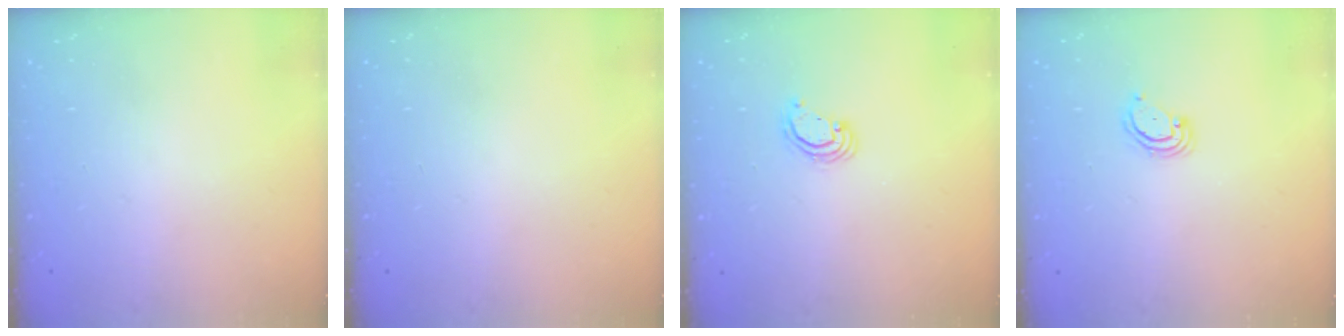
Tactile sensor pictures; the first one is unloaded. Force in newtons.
{"total": 0.0}
{"total": 3.0, "press": 3.0, "slide": 0.3}
{"total": 2.9, "press": 2.9, "slide": 0.3}